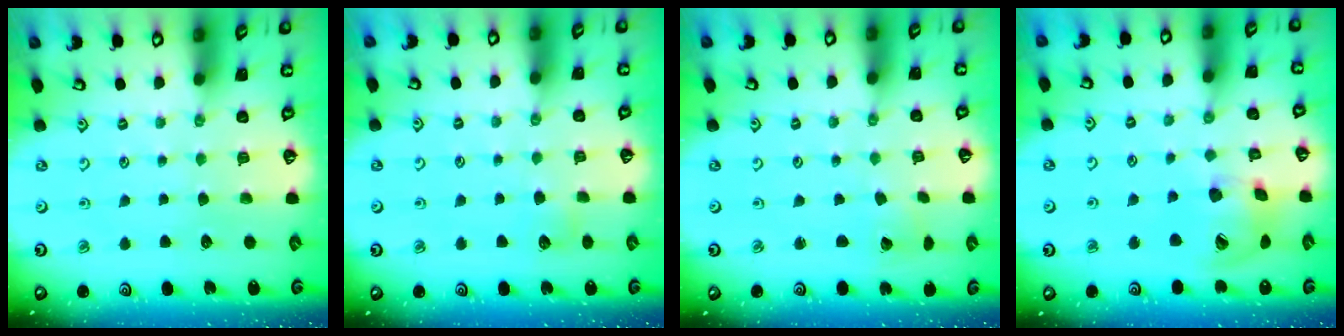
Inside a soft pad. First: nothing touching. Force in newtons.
{"total": 3.9, "press": 3.9, "slide": 0.4}
{"total": 1.9, "press": 1.9, "slide": 0.1}
{"total": 16.9, "press": 16.8, "slide": 2.5}